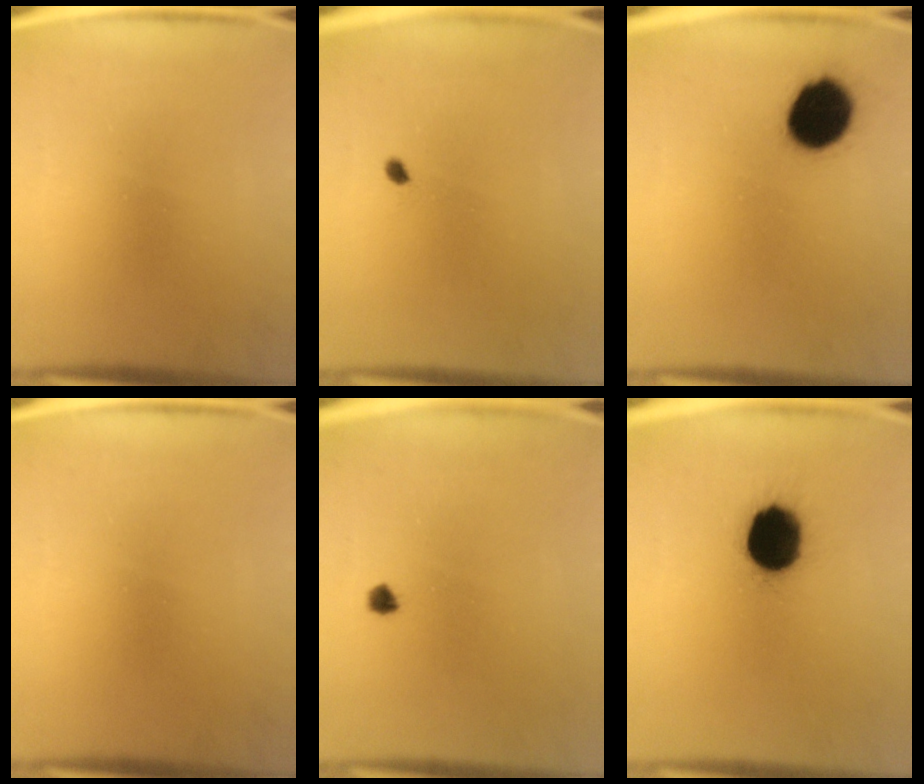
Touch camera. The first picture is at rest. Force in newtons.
{"total": 0.8}
{"total": 11.3}
{"total": 0.0}
{"total": 1.3}
{"total": 15.9}